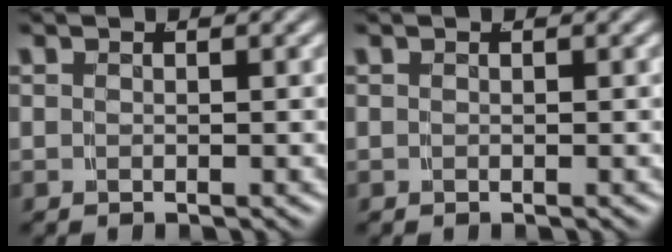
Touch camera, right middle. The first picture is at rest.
{"total": 0.0}